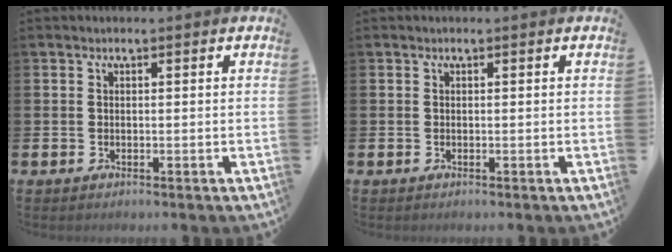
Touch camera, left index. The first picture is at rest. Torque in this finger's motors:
{"motor_torque": [-0.02, -0.02, 0.00, 0.00]}